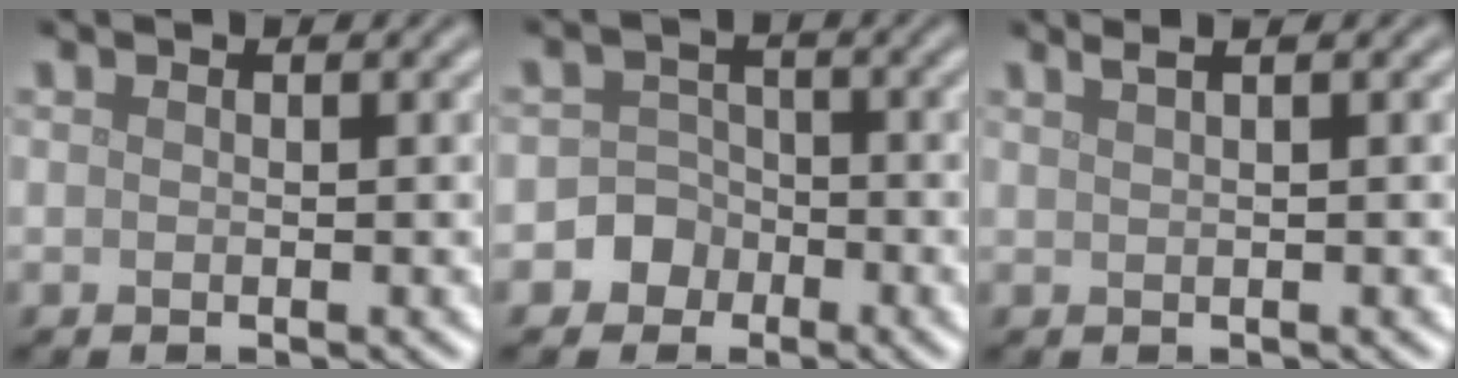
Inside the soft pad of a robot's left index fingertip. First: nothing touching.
{"total": 3.5, "force": [-1.6, 3.0, 0.3], "torque": [0.034, 0.005, -0.043]}
{"total": 3.6, "force": [2.2, 1.7, 2.4], "torque": [-0.012, 0.028, 0.004]}